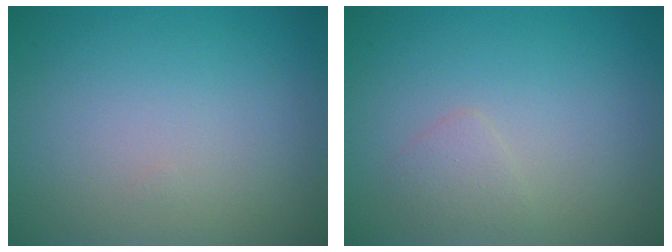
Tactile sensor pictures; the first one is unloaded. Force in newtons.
{"total": 1.2, "press": 1.2, "slide": 0.1}